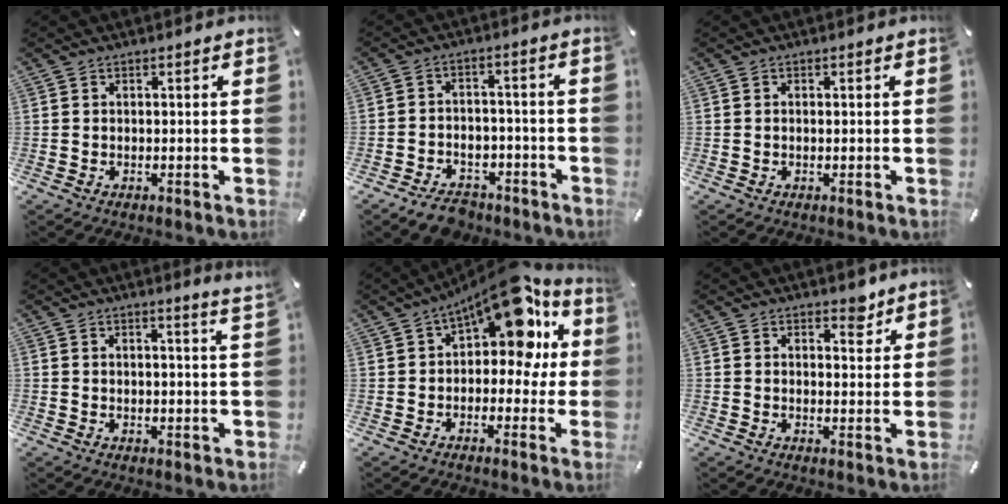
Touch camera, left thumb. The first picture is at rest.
{"total": 6.2, "force": [-4.5, 3.8, 1.8], "torque": [-0.020, 0.036, -0.080]}
{"total": 0.5, "force": [-0.1, 0.2, 0.5], "torque": [-0.009, -0.001, -0.002]}
{"total": 3.1, "force": [2.2, -0.2, 2.2], "torque": [-0.035, -0.015, 0.036]}
{"total": 15.1, "force": [7.5, 7.4, 10.9], "torque": [-0.150, -0.048, 0.125]}
{"total": 4.1, "force": [3.0, 2.3, 1.7], "torque": [-0.001, -0.021, 0.045]}